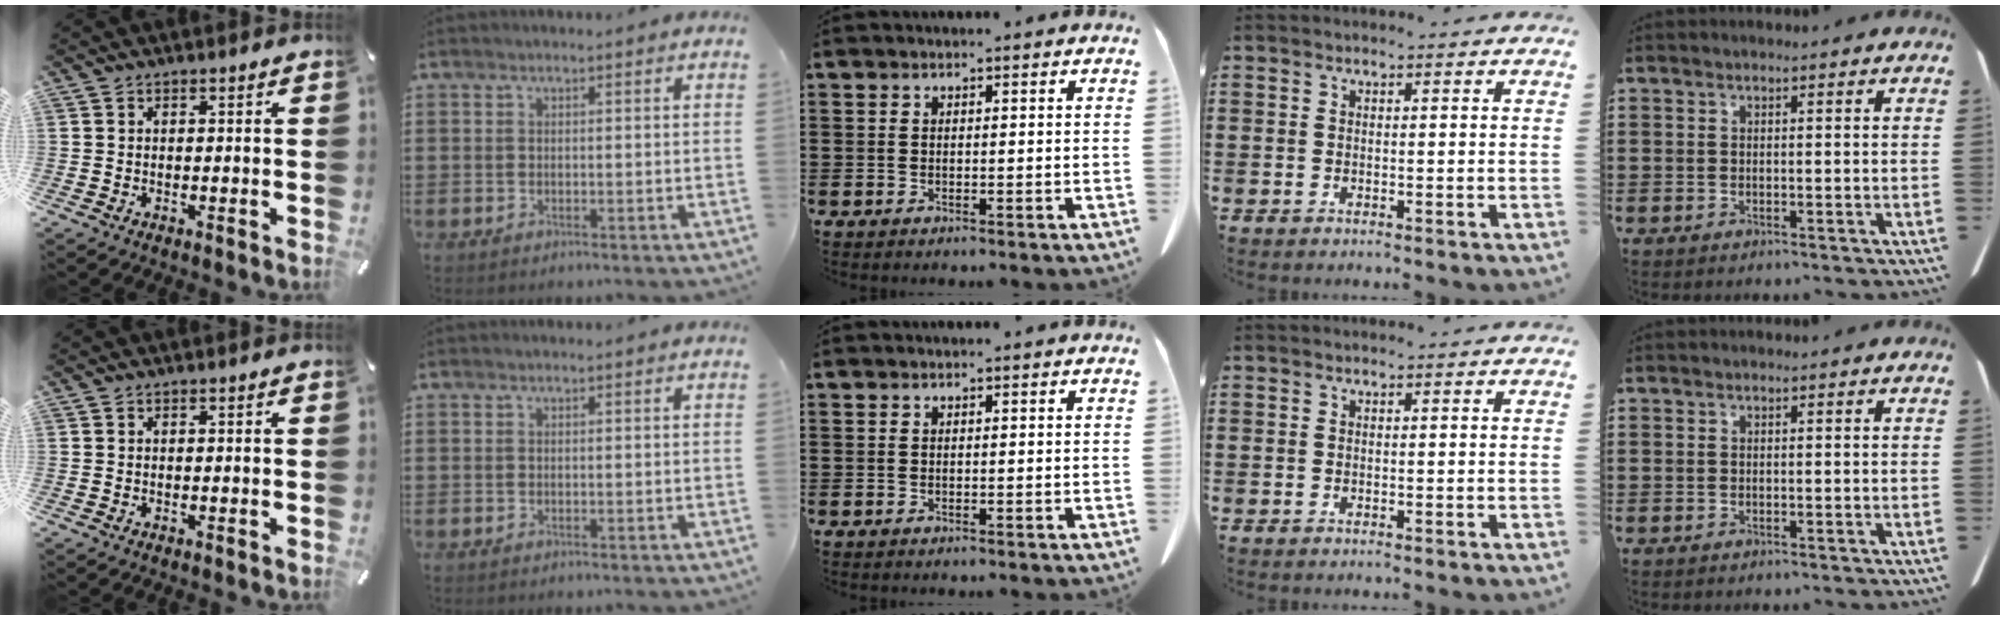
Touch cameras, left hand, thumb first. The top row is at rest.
{}